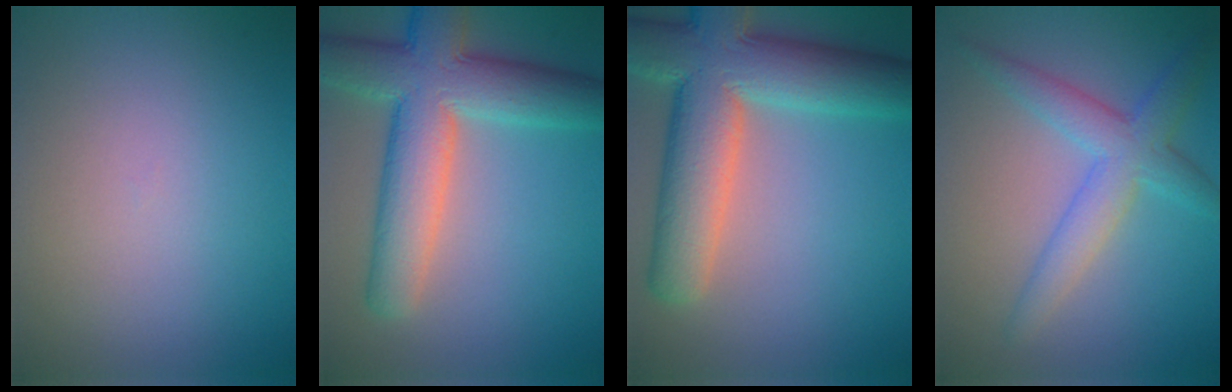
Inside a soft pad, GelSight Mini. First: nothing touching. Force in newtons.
{"total": 9.9, "press": 9.9, "slide": 0.6}
{"total": 11.8, "press": 11.7, "slide": 0.8}
{"total": 4.4, "press": 4.4, "slide": 0.0}